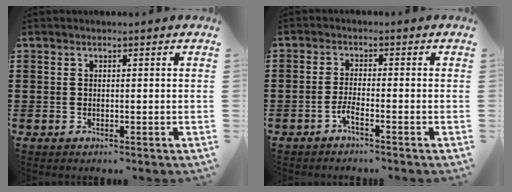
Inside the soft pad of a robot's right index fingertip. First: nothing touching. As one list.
[{"total": 2.1, "force": [-1.4, 0.0, 1.5], "torque": [-0.035, -0.003, -0.028]}]